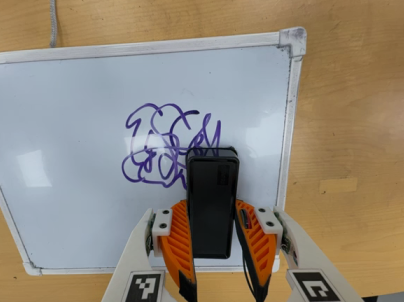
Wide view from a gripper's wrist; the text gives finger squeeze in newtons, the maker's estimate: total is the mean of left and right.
{"total": 4.0, "left": 2.6, "right": 5.3}